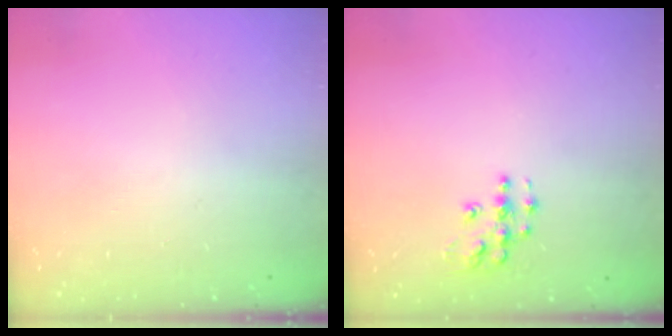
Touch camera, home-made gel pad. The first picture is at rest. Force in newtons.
{"total": 8.2, "press": 8.2, "slide": 0.4}